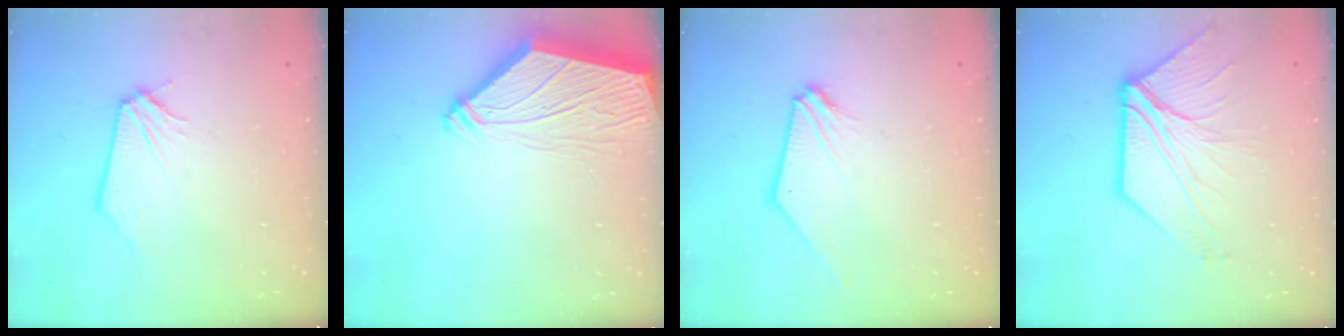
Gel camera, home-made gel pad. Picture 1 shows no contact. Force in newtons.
{"total": 4.3, "press": 4.2, "slide": 0.5}
{"total": 2.1, "press": 2.1, "slide": 0.6}
{"total": 9.4, "press": 9.4, "slide": 0.3}